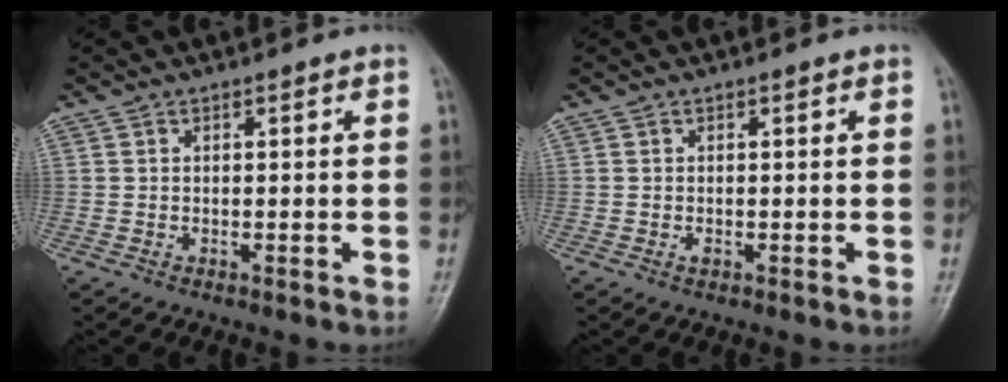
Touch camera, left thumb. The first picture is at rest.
{"total": 0.9, "force": [-0.1, 0.4, 0.7], "torque": [-0.009, 0.001, 0.001]}